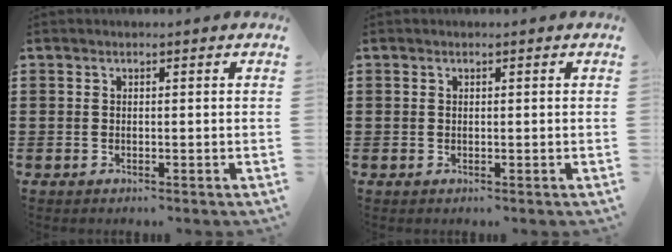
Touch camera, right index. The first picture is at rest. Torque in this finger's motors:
{"motor_torque": [0.34, 0.39, 0.01, 0.01]}